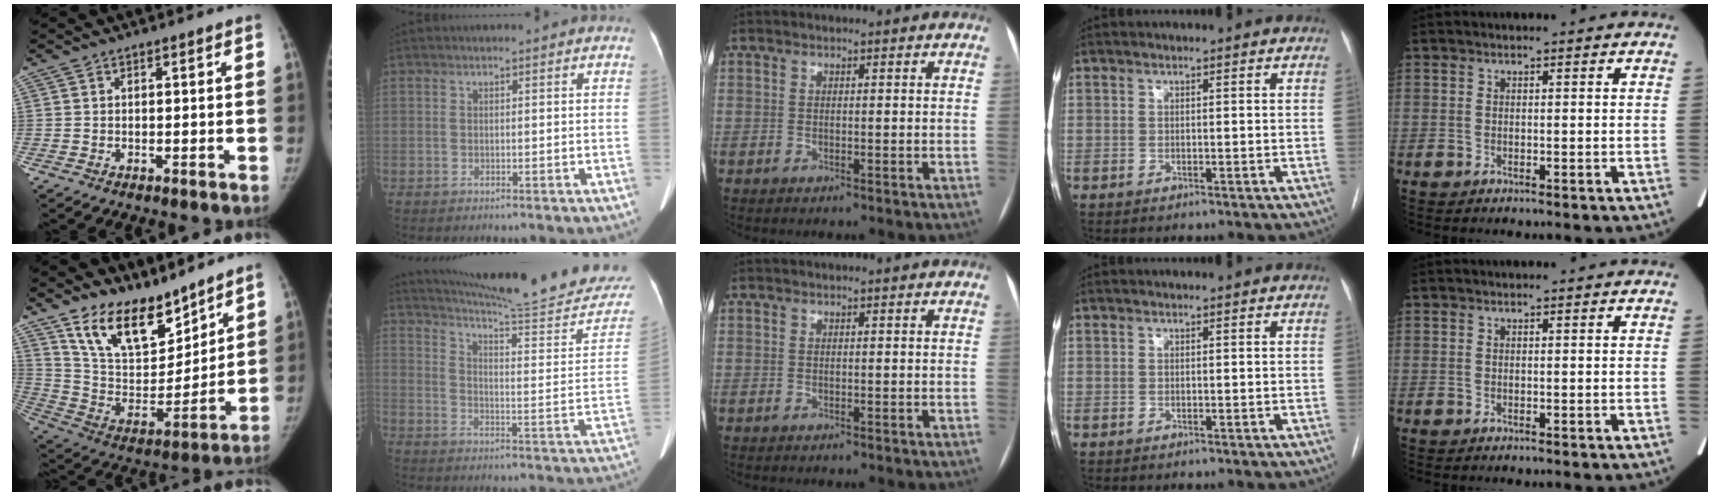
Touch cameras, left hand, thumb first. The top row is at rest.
{"thumb": {"total": 17.9, "force": [13.3, 8.2, 8.7], "torque": [-0.104, -0.077, 0.247]}, "index": {"total": 26.4, "force": [24.7, 1.3, 9.4], "torque": [-0.138, -0.100, 0.313]}}